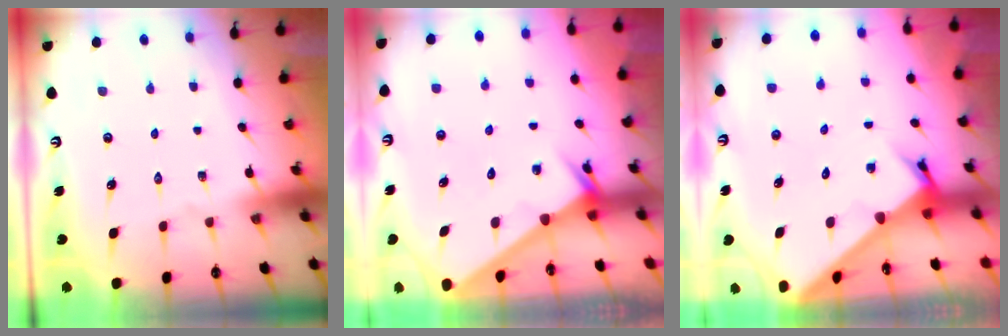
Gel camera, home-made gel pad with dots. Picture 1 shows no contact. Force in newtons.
{"total": 2.6, "press": 2.6, "slide": 0.0}
{"total": 2.8, "press": 2.8, "slide": 0.3}